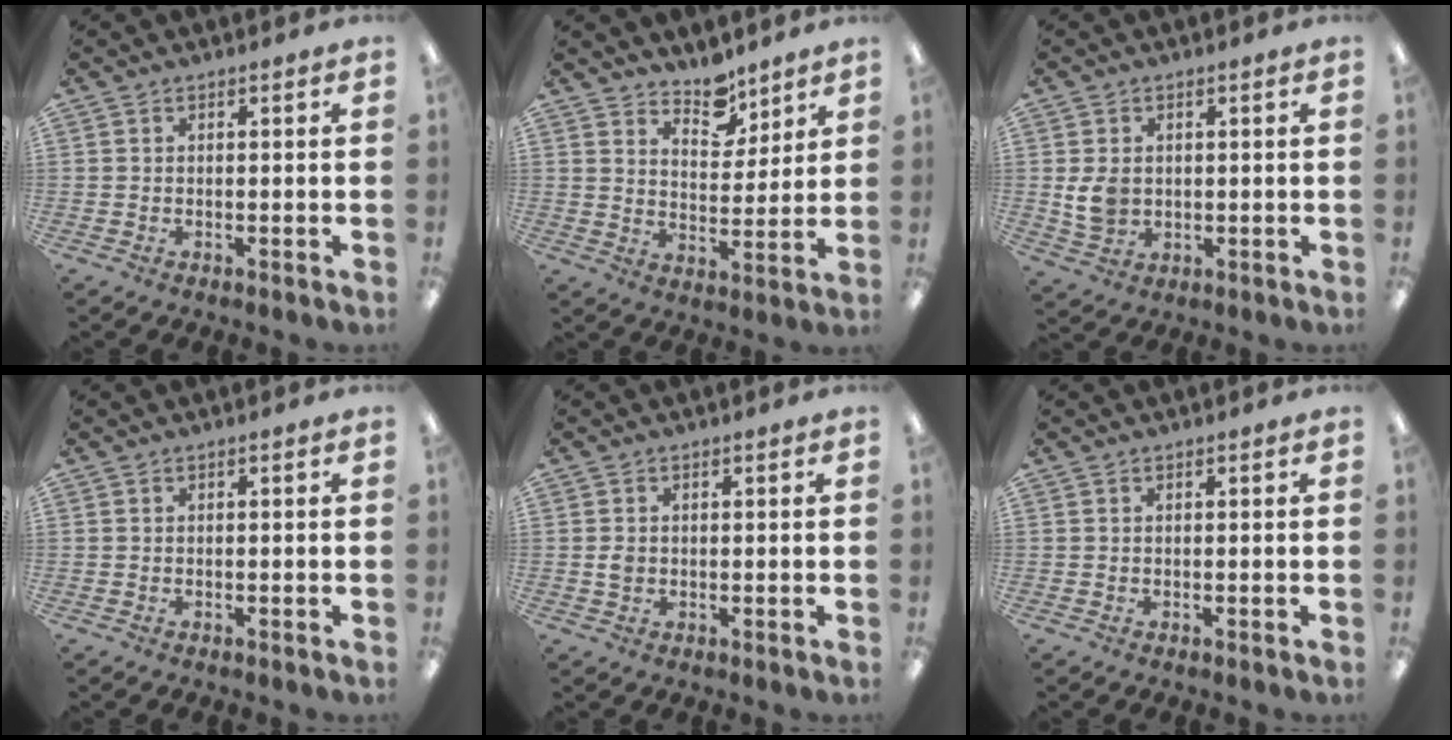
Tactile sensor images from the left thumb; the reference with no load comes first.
{"total": 8.4, "force": [7.2, 3.7, 2.1], "torque": [-0.017, -0.055, 0.132]}
{"total": 5.7, "force": [0.6, 4.5, 3.4], "torque": [-0.070, 0.002, 0.013]}
{"total": 0.0}
{"total": 1.7, "force": [0.0, 1.4, 1.0], "torque": [-0.021, 0.004, 0.000]}
{"total": 0.0}